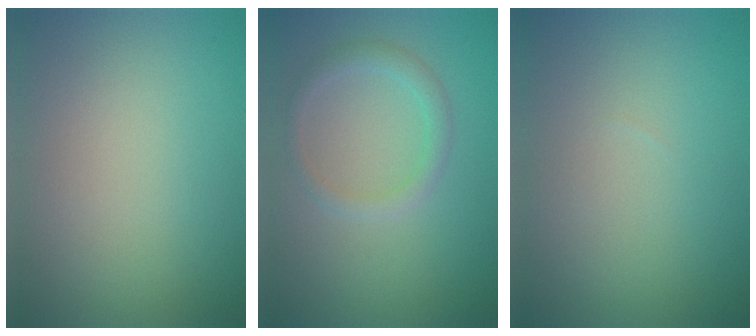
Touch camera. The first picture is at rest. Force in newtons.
{"total": 1.8, "press": 1.8, "slide": 0.2}
{"total": 0.0}